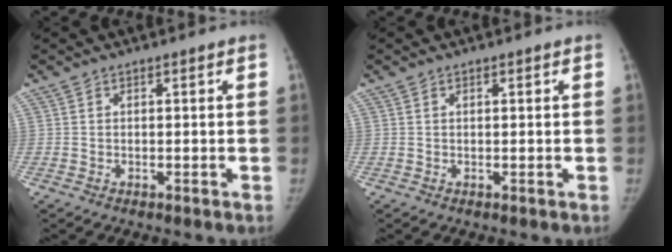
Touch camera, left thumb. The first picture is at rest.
{"total": 0.5, "force": [0.3, 0.1, 0.4], "torque": [-0.007, 0.001, 0.004]}